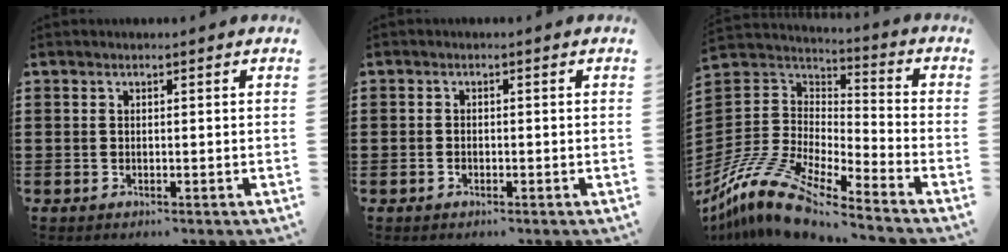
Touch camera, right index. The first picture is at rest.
{"total": 0.7, "force": [-0.4, 0.4, 0.4], "torque": [-0.009, -0.001, -0.007]}
{"total": 12.9, "force": [-10.6, 3.0, 6.7], "torque": [-0.158, 0.019, -0.212]}